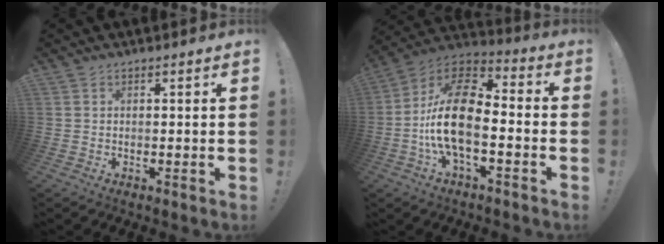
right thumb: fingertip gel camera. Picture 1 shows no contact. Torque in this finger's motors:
{"motor_torque": [2.54, 2.43, 1.85, -0.73, 0.44]}